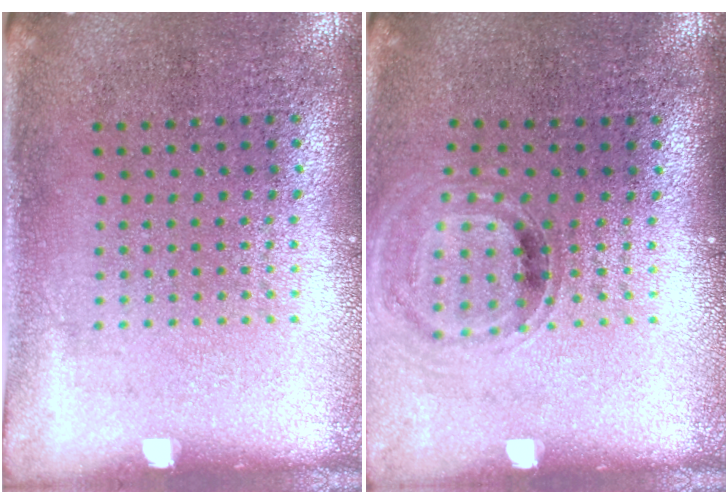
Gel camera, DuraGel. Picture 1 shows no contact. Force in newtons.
{"total": 0.8, "press": 0.8, "slide": 0.2}